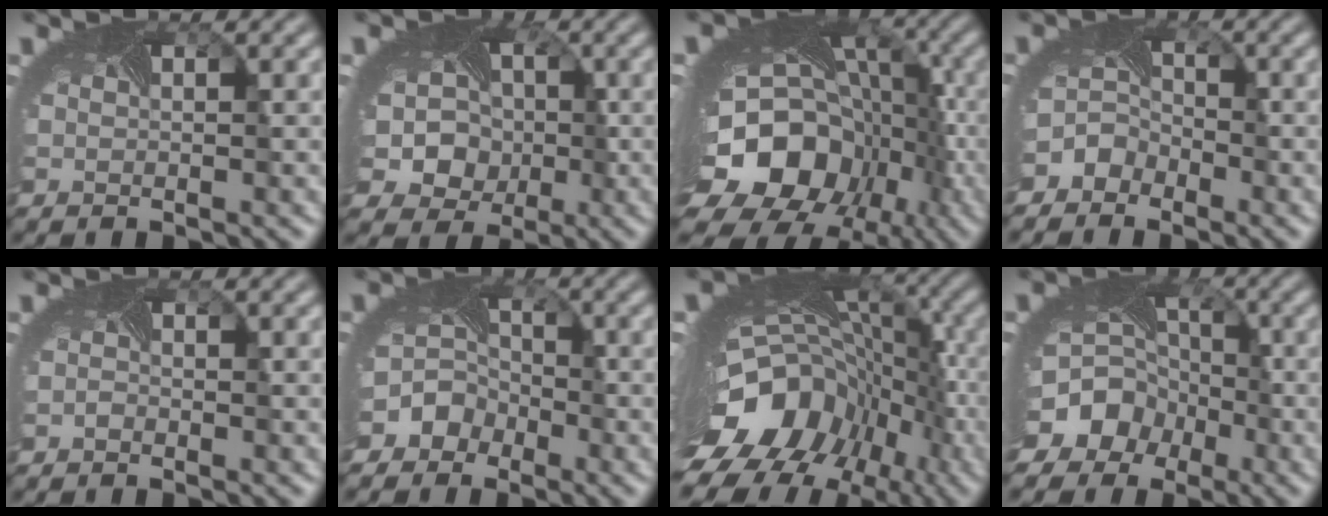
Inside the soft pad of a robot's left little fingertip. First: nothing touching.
{"total": 11.2, "force": [-1.3, 9.7, 5.4], "torque": [-0.095, 0.001, -0.047]}
{"total": 18.0, "force": [-5.6, 13.7, 10.3], "torque": [-0.198, -0.028, -0.077]}
{"total": 3.3, "force": [-2.5, 2.2, 0.4], "torque": [0.015, 0.005, -0.047]}
{"total": 0.6, "force": [-0.6, -0.1, -0.1], "torque": [-0.004, -0.002, -0.010]}
{"total": 5.5, "force": [-3.2, 4.3, 0.9], "torque": [0.004, -0.002, -0.058]}
{"total": 17.2, "force": [-7.0, 12.1, 10.1], "torque": [-0.200, -0.030, -0.084]}
{"total": 11.4, "force": [-5.4, 9.4, 3.6], "torque": [-0.079, -0.033, -0.091]}